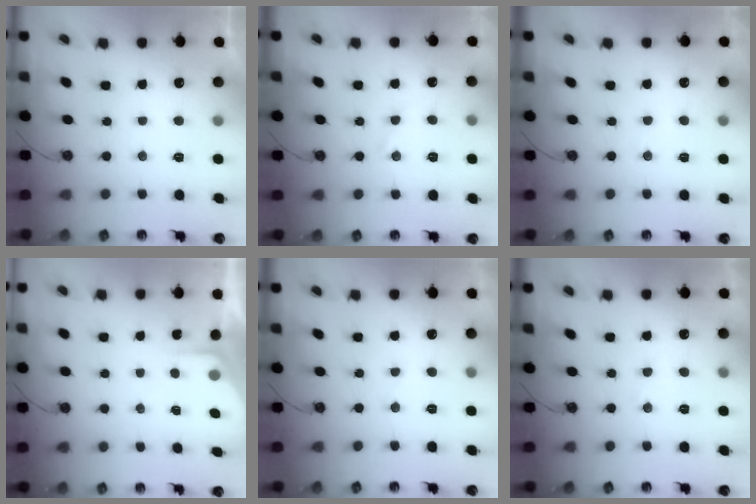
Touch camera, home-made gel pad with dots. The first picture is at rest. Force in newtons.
{"total": 7.4, "press": 7.4, "slide": 0.1}
{"total": 2.7, "press": 2.6, "slide": 0.5}
{"total": 2.2, "press": 2.2, "slide": 0.4}
{"total": 4.7, "press": 4.7, "slide": 0.6}
{"total": 6.5, "press": 6.4, "slide": 0.8}